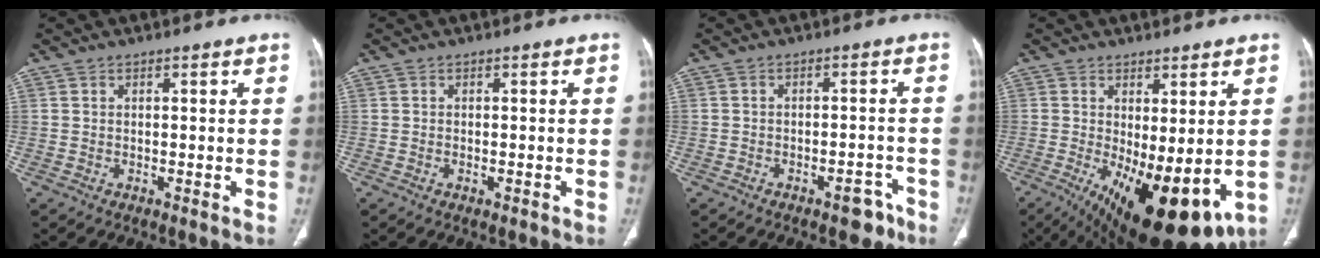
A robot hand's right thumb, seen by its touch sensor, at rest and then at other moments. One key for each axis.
{"total": 0.8, "fx": -0.4, "fy": 0.4, "fz": 0.6, "tx": -0.013, "ty": 0.004, "tz": -0.003}
{"total": 4.8, "fx": -3.2, "fy": 2.4, "fz": 2.6, "tx": -0.015, "ty": 0.027, "tz": -0.037}
{"total": 17.1, "fx": -4.2, "fy": 7.0, "fz": 15.0, "tx": -0.217, "ty": -0.027, "tz": -0.038}